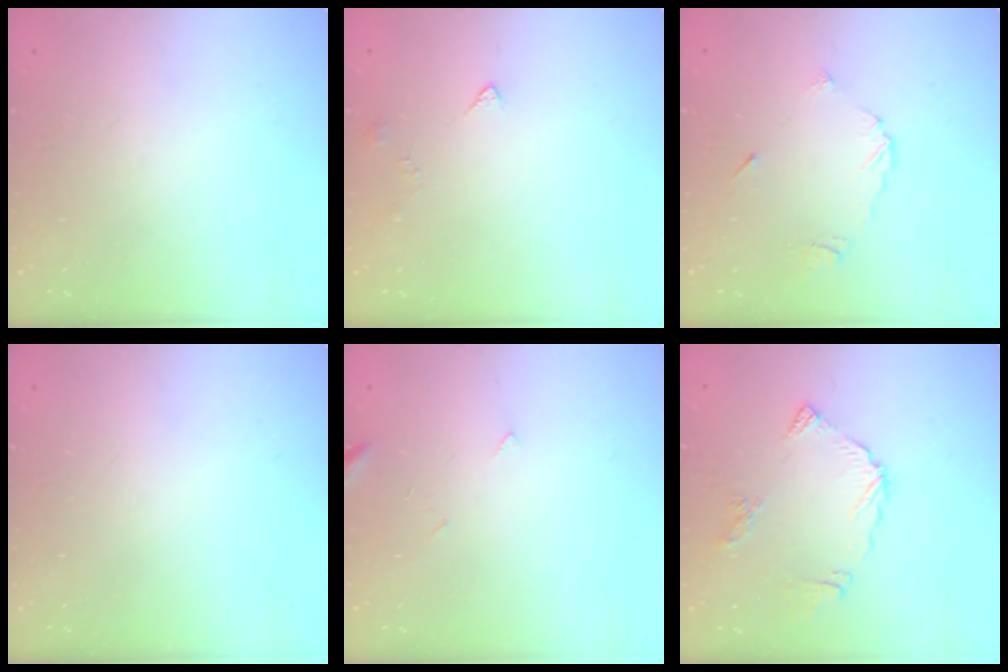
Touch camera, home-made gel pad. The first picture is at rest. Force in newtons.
{"total": 2.6, "press": 2.6, "slide": 0.5}
{"total": 4.8, "press": 4.8, "slide": 0.1}
{"total": 0.0}
{"total": 3.3, "press": 3.2, "slide": 0.4}
{"total": 9.9, "press": 9.9, "slide": 1.3}